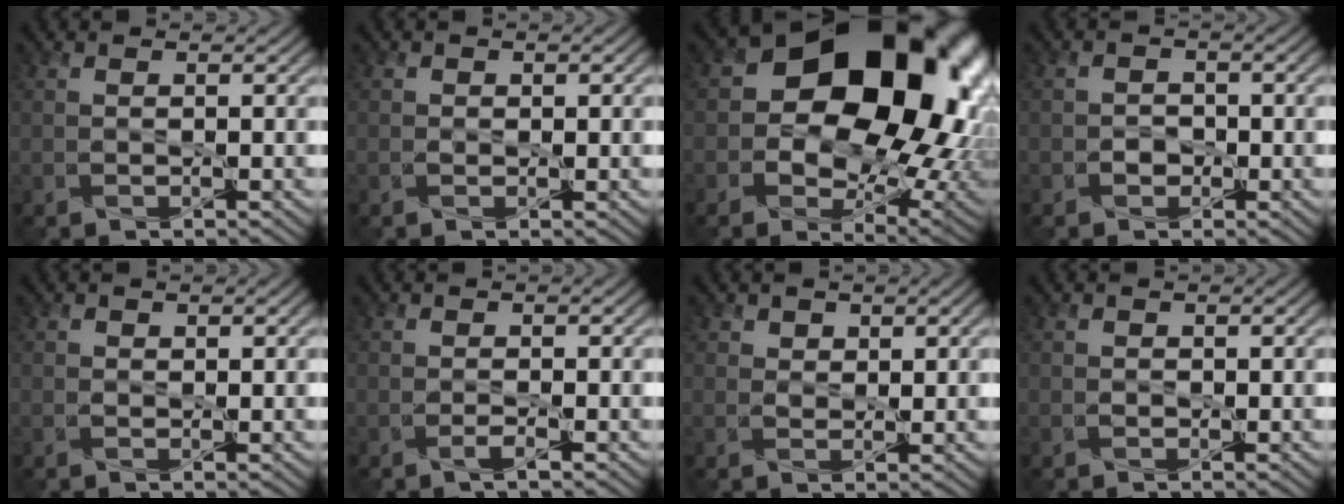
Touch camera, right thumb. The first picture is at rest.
{"total": 0.6, "force": [-0.1, 0.5, 0.3], "torque": [-0.004, -0.001, -0.005]}
{"total": 20.7, "force": [3.4, 14.6, 14.3], "torque": [-0.204, -0.016, 0.086]}
{"total": 1.7, "force": [-0.9, 1.4, 0.5], "torque": [0.004, 0.001, -0.020]}
{"total": 0.7, "force": [0.0, 0.6, 0.3], "torque": [-0.005, -0.001, -0.002]}
{"total": 1.3, "force": [-0.9, 0.2, 0.9], "torque": [-0.018, 0.002, -0.018]}
{"total": 1.7, "force": [0.9, 1.3, 0.7], "torque": [-0.018, -0.003, 0.012]}
{"total": 0.7, "force": [-0.4, 0.6, 0.2], "torque": [-0.003, -0.002, -0.010]}